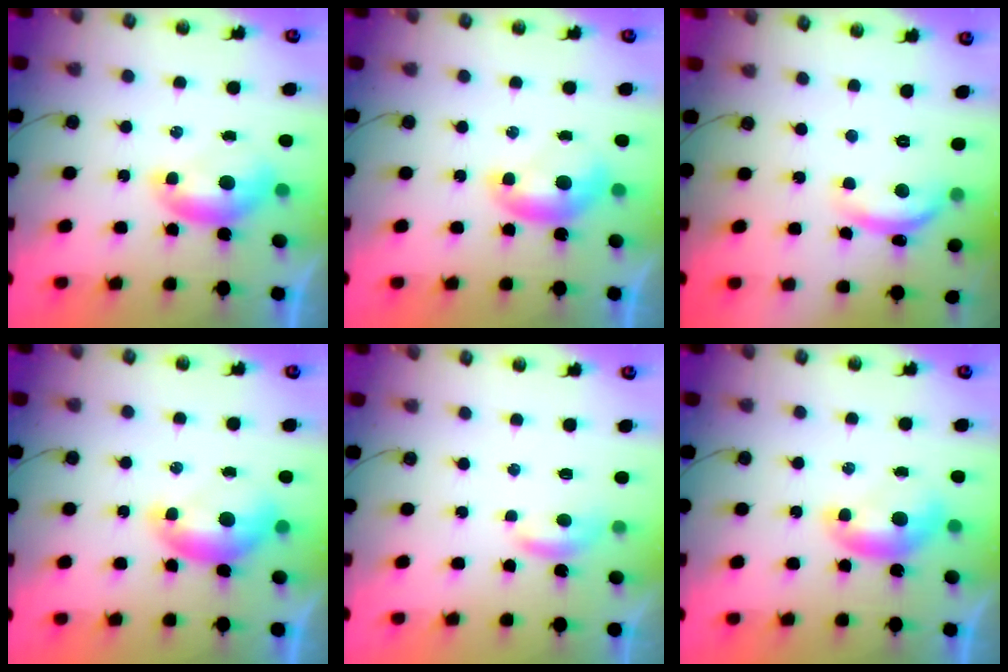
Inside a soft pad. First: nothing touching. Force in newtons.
{"total": 0.0}
{"total": 5.3, "press": 5.3, "slide": 0.6}
{"total": 0.8, "press": 0.3, "slide": 0.7}
{"total": 1.7, "press": 1.6, "slide": 0.5}
{"total": 0.0}